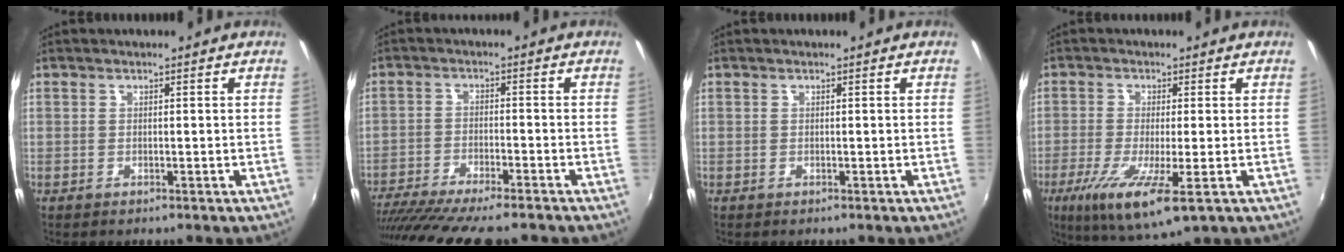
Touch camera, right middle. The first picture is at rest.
{"total": 15.1, "force": [-13.0, 1.3, 7.6], "torque": [-0.155, -0.044, -0.210]}
{"total": 0.0}
{"total": 11.0, "force": [-4.6, 1.6, 9.8], "torque": [-0.203, -0.044, -0.079]}